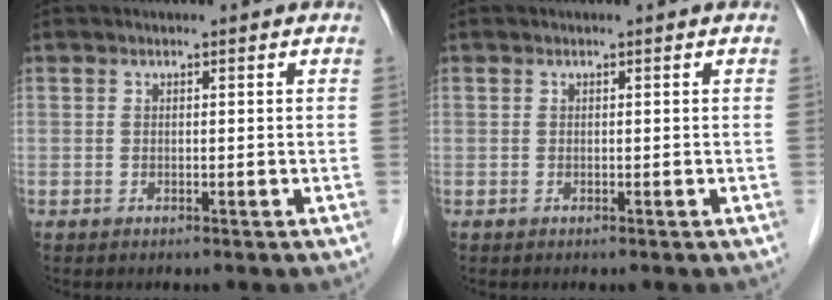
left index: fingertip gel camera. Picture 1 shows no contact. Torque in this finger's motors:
{"motor_torque": [-0.01, 0.01, 0.00, 0.00]}